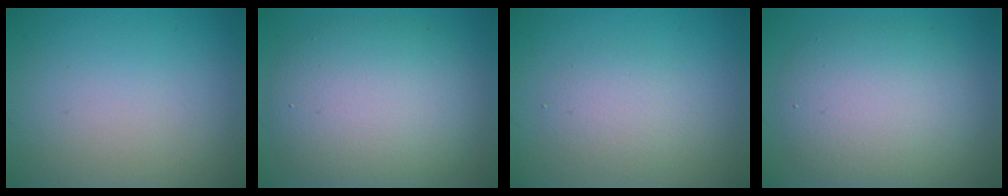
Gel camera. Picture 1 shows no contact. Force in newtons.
{"total": 8.3, "press": 8.2, "slide": 0.5}
{"total": 2.5, "press": 2.5, "slide": 0.1}
{"total": 6.4, "press": 6.4, "slide": 0.1}